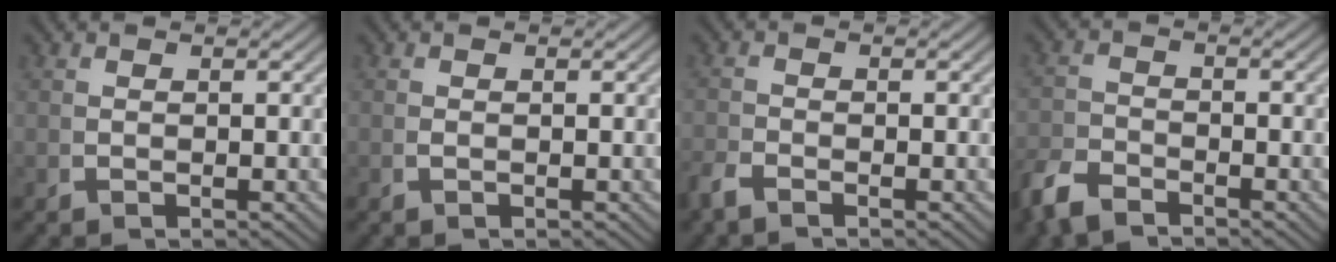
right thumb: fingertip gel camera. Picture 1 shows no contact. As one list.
[{"total": 0.0}, {"total": 1.2, "force": [-1.2, 0.0, 0.3], "torque": [0.000, -0.001, -0.027]}, {"total": 2.8, "force": [-2.7, 0.7, 0.5], "torque": [-0.001, -0.005, -0.051]}]